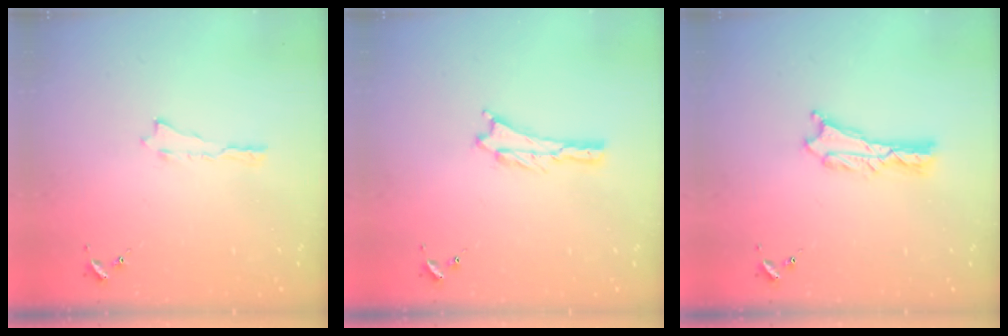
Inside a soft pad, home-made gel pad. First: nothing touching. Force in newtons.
{"total": 0.9, "press": 0.9, "slide": 0.2}
{"total": 1.1, "press": 1.1, "slide": 0.2}